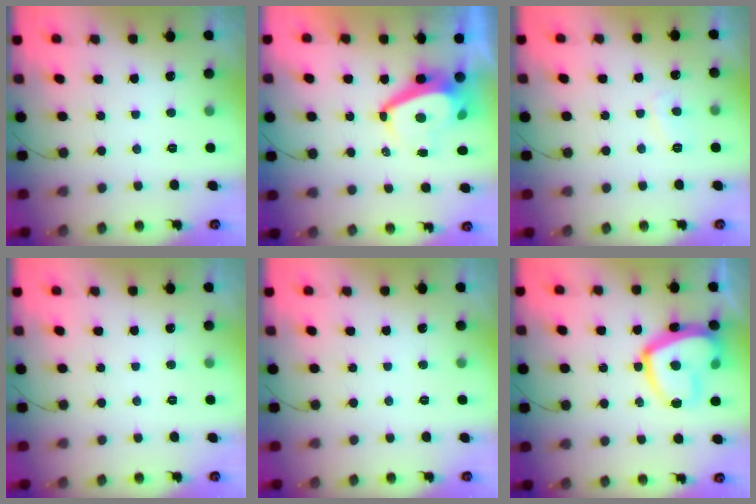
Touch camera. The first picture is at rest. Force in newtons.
{"total": 6.2, "press": 6.2, "slide": 0.5}
{"total": 2.9, "press": 2.9, "slide": 0.5}
{"total": 0.0}
{"total": 0.0}
{"total": 18.4, "press": 18.3, "slide": 2.0}